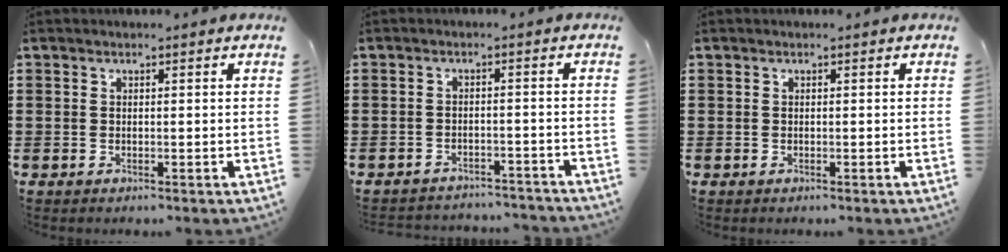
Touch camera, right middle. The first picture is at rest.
{"total": 2.5, "force": [-2.5, 0.2, 0.0], "torque": [-0.008, -0.002, -0.053]}
{"total": 0.0}